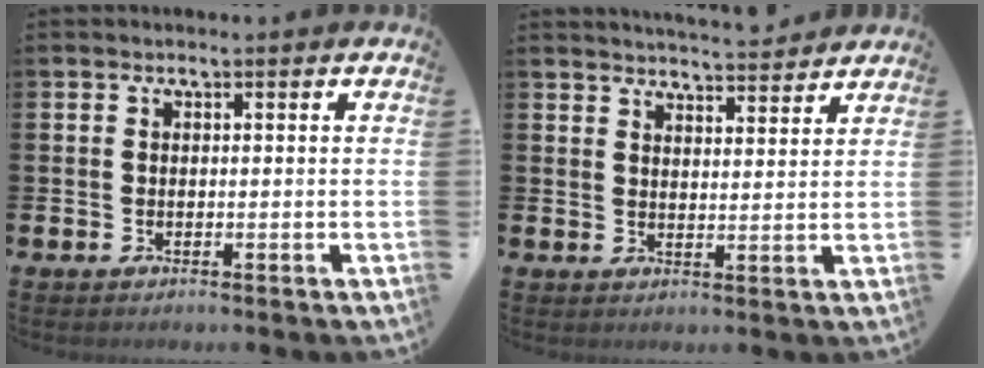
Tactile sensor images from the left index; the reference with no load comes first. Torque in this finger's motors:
{"motor_torque": [0.93, -1.21, 0.42, 0.13]}